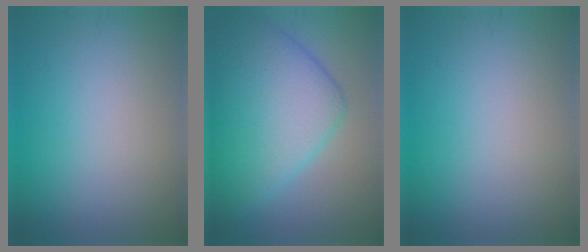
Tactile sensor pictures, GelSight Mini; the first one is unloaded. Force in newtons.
{"total": 10.1, "press": 10.1, "slide": 0.2}
{"total": 0.0}